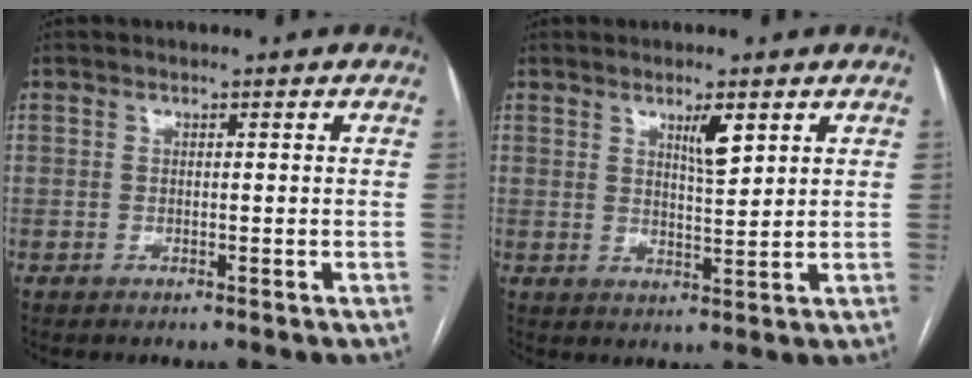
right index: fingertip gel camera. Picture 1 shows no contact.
{"total": 4.1, "force": [2.2, 0.6, 3.3], "torque": [-0.059, -0.004, 0.040]}